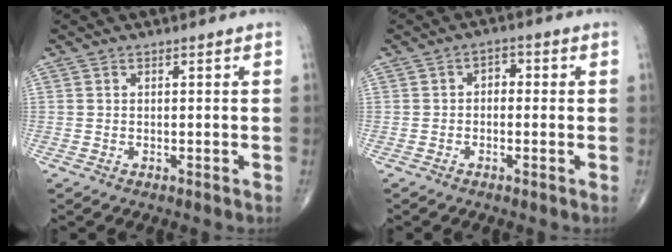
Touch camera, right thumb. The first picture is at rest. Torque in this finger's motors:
{"motor_torque": [-0.40, -0.15, 0.29, 0.08, 0.06]}